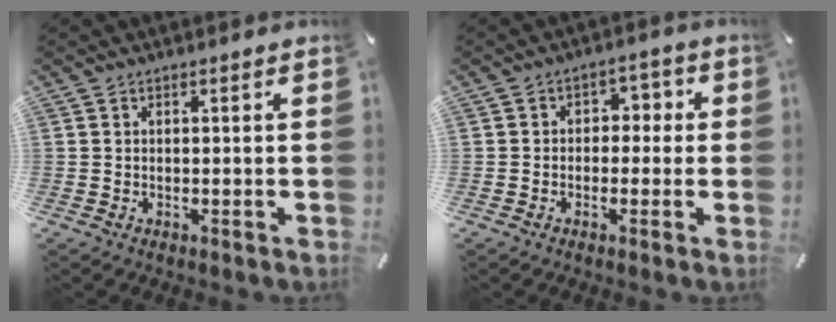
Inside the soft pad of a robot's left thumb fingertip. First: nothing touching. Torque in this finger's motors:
{"motor_torque": [0.04, -0.09, 0.00, 0.05, -0.01]}